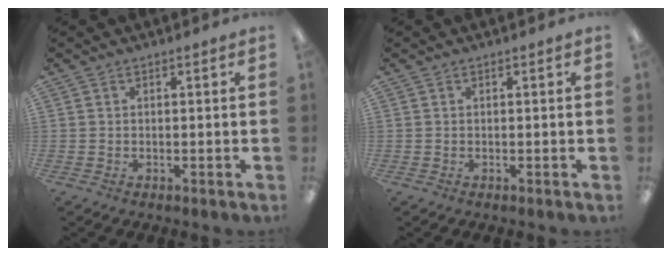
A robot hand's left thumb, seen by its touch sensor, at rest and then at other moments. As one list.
[{"total": 0.0}]